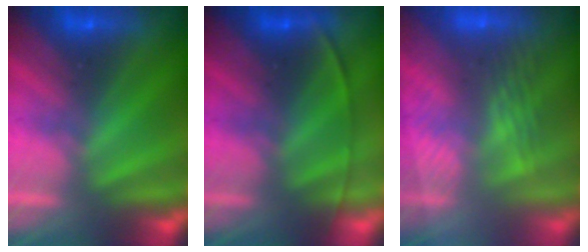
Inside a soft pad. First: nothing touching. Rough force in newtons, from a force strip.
{"total": 1.7}
{"total": 2.9}